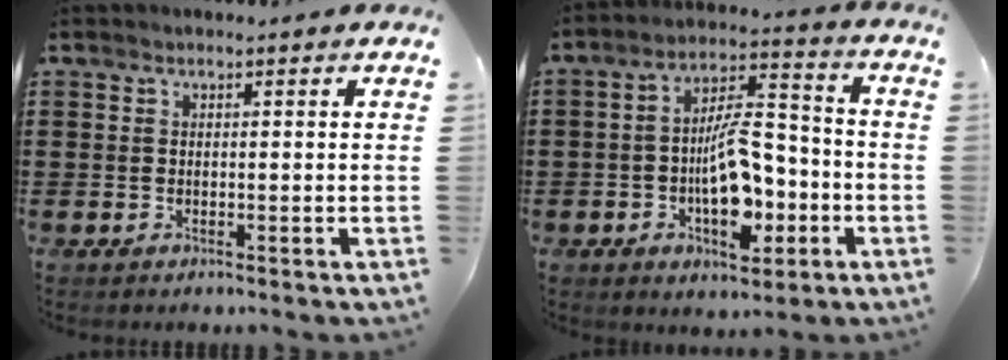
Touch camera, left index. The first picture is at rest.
{"total": 11.5, "force": [-3.3, 5.8, 9.3], "torque": [-0.152, 0.006, -0.061]}